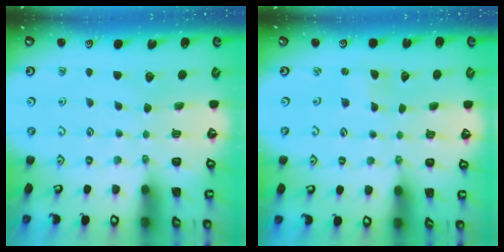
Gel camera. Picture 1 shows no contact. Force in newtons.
{"total": 0.0}